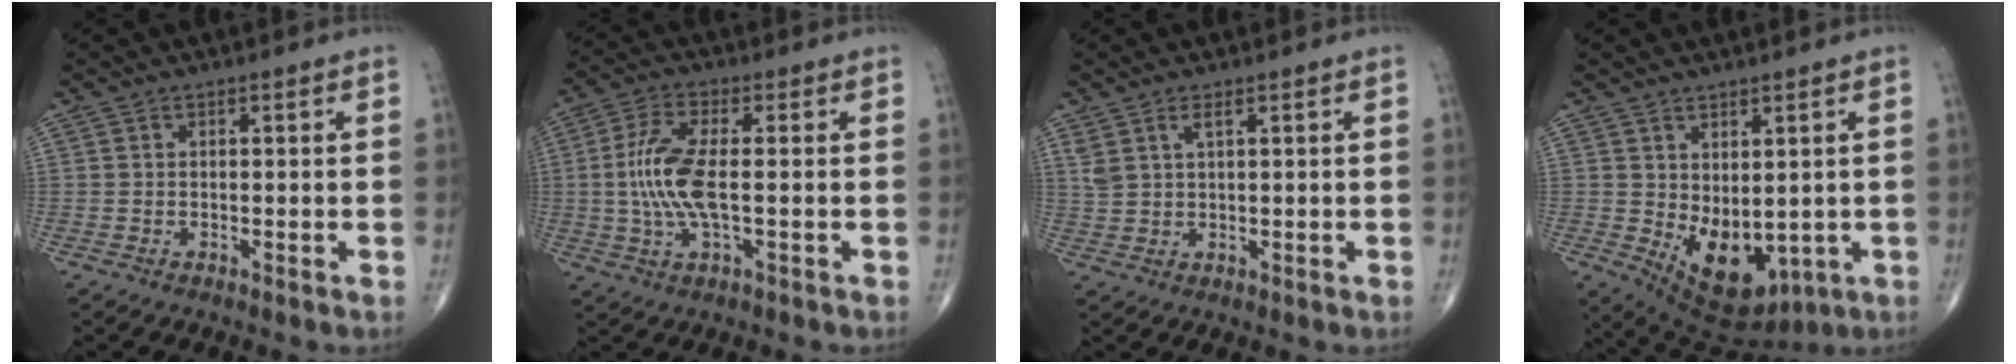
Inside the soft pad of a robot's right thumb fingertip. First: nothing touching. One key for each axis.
{"total": 9.9, "fx": -0.4, "fy": 3.3, "fz": 9.3, "tx": -0.215, "ty": 0.007, "tz": -0.011}
{"total": 3.2, "fx": 1.8, "fy": 1.1, "fz": 2.4, "tx": -0.054, "ty": -0.002, "tz": 0.042}
{"total": 11.4, "fx": -1.0, "fy": 6.6, "fz": 9.2, "tx": -0.122, "ty": -0.014, "tz": 0.018}